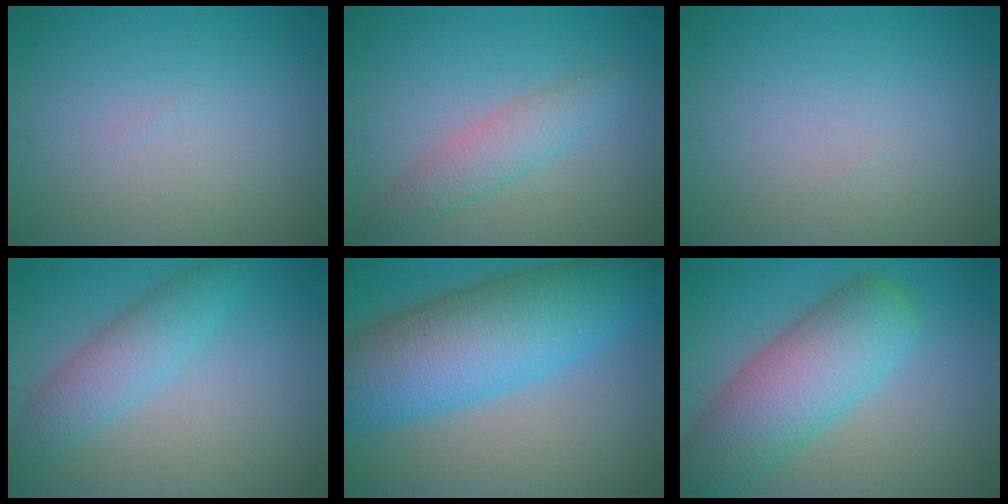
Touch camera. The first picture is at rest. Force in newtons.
{"total": 2.9, "press": 2.9, "slide": 0.1}
{"total": 0.0}
{"total": 3.7, "press": 3.7, "slide": 0.2}
{"total": 12.1, "press": 12.1, "slide": 0.4}
{"total": 8.4, "press": 8.4, "slide": 0.4}